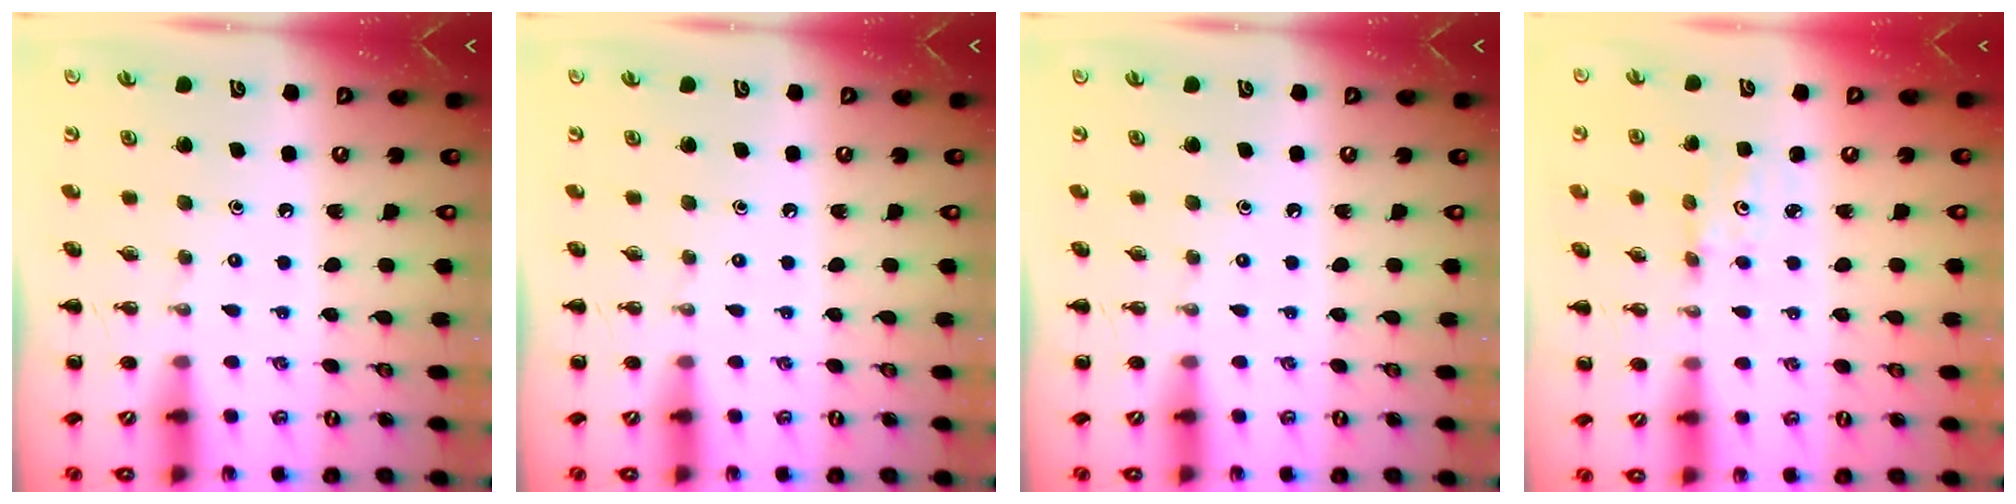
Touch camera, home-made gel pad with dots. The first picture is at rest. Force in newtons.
{"total": 0.0}
{"total": 0.0}
{"total": 1.2, "press": 1.2, "slide": 0.3}